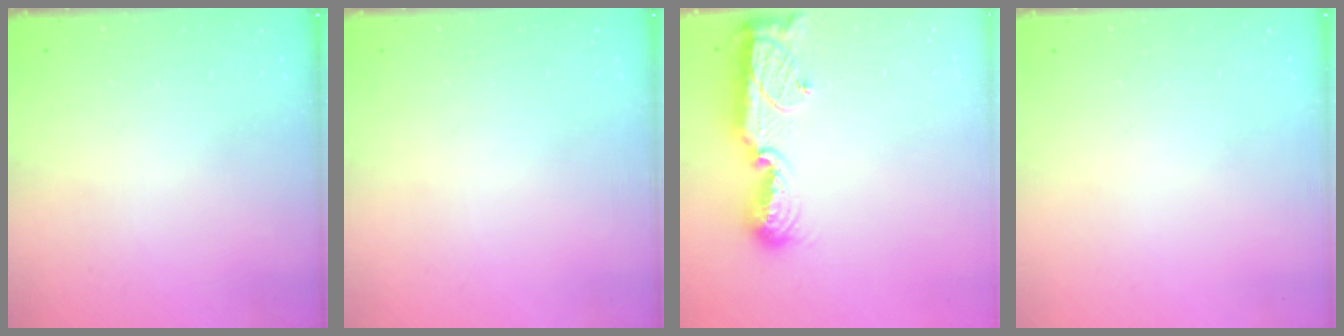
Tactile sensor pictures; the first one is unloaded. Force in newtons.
{"total": 0.0}
{"total": 11.5, "press": 11.4, "slide": 1.2}
{"total": 0.0}